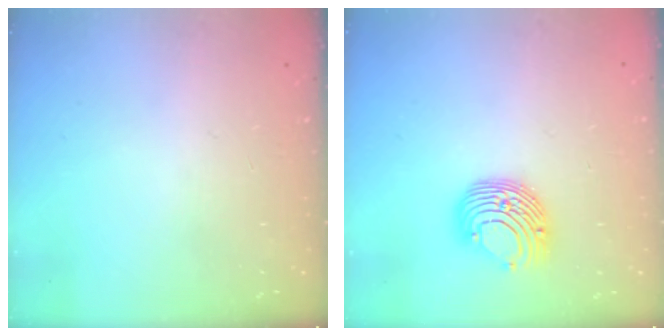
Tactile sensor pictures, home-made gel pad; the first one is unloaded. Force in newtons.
{"total": 10.6, "press": 10.6, "slide": 0.3}